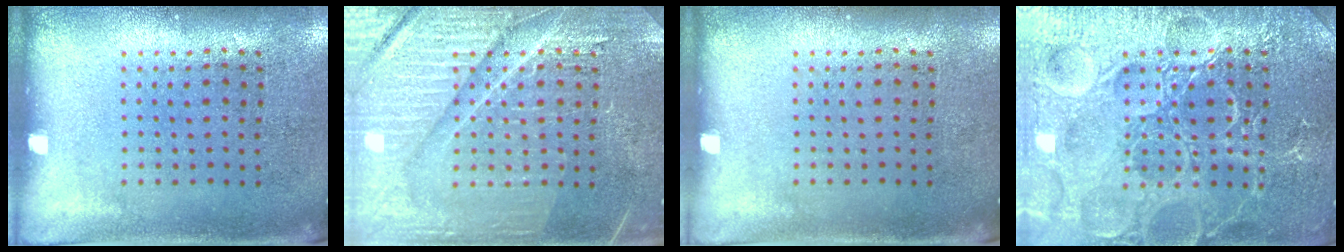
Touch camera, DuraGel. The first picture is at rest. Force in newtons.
{"total": 4.5, "press": 4.5, "slide": 0.6}
{"total": 0.0}
{"total": 7.3, "press": 7.2, "slide": 0.9}